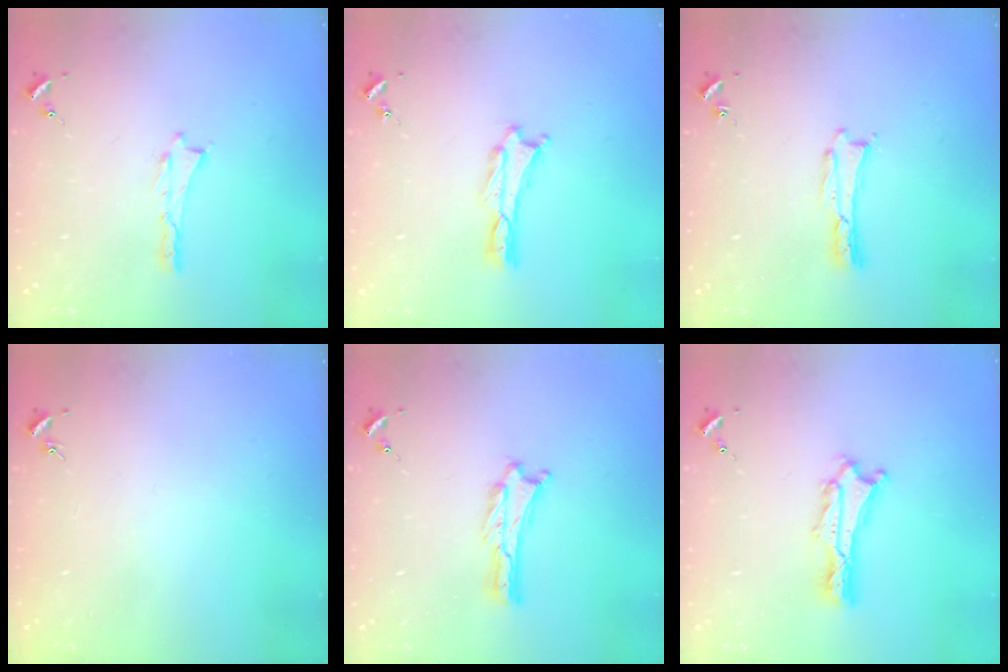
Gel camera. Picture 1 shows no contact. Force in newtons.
{"total": 0.0}
{"total": 0.0}
{"total": 0.0}
{"total": 0.0}
{"total": 2.2, "press": 2.2, "slide": 0.3}